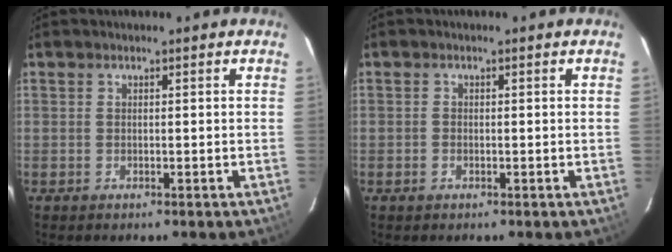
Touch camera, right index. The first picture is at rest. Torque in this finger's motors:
{"motor_torque": [0.06, 0.02, 0.01, -0.04]}